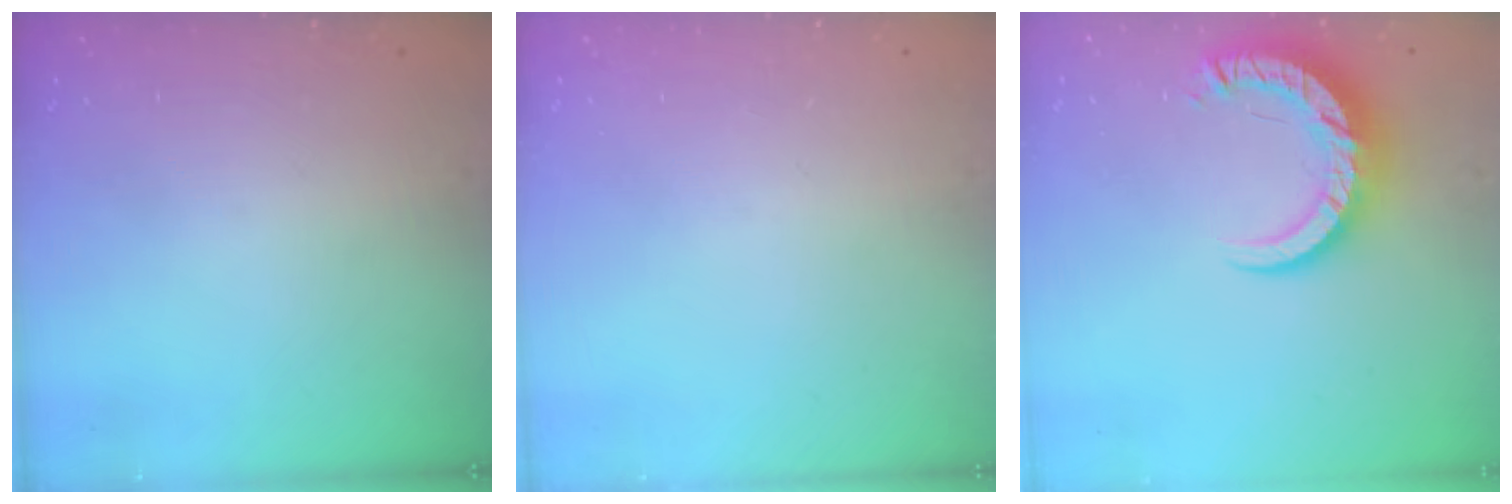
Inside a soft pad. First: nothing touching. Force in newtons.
{"total": 0.0}
{"total": 10.7, "press": 10.6, "slide": 1.1}